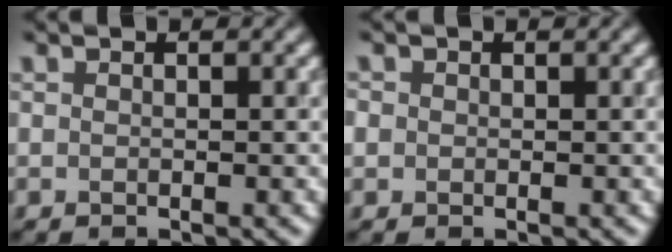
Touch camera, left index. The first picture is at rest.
{"total": 1.0, "force": [0.0, 1.0, 0.2], "torque": [0.002, -0.002, -0.005]}